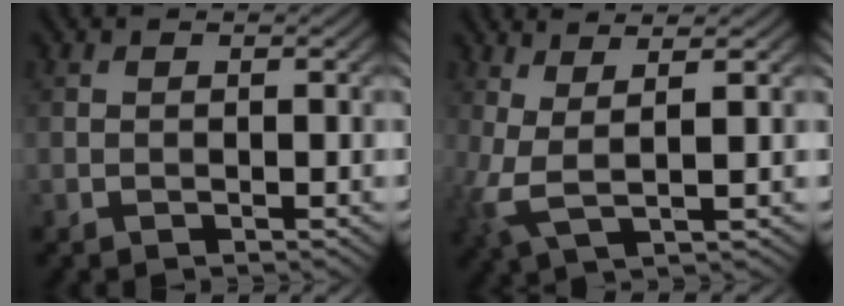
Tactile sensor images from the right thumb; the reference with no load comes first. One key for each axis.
{"total": 4.5, "fx": 0.9, "fy": 1.0, "fz": 4.3, "tx": -0.106, "ty": 0.003, "tz": 0.018}